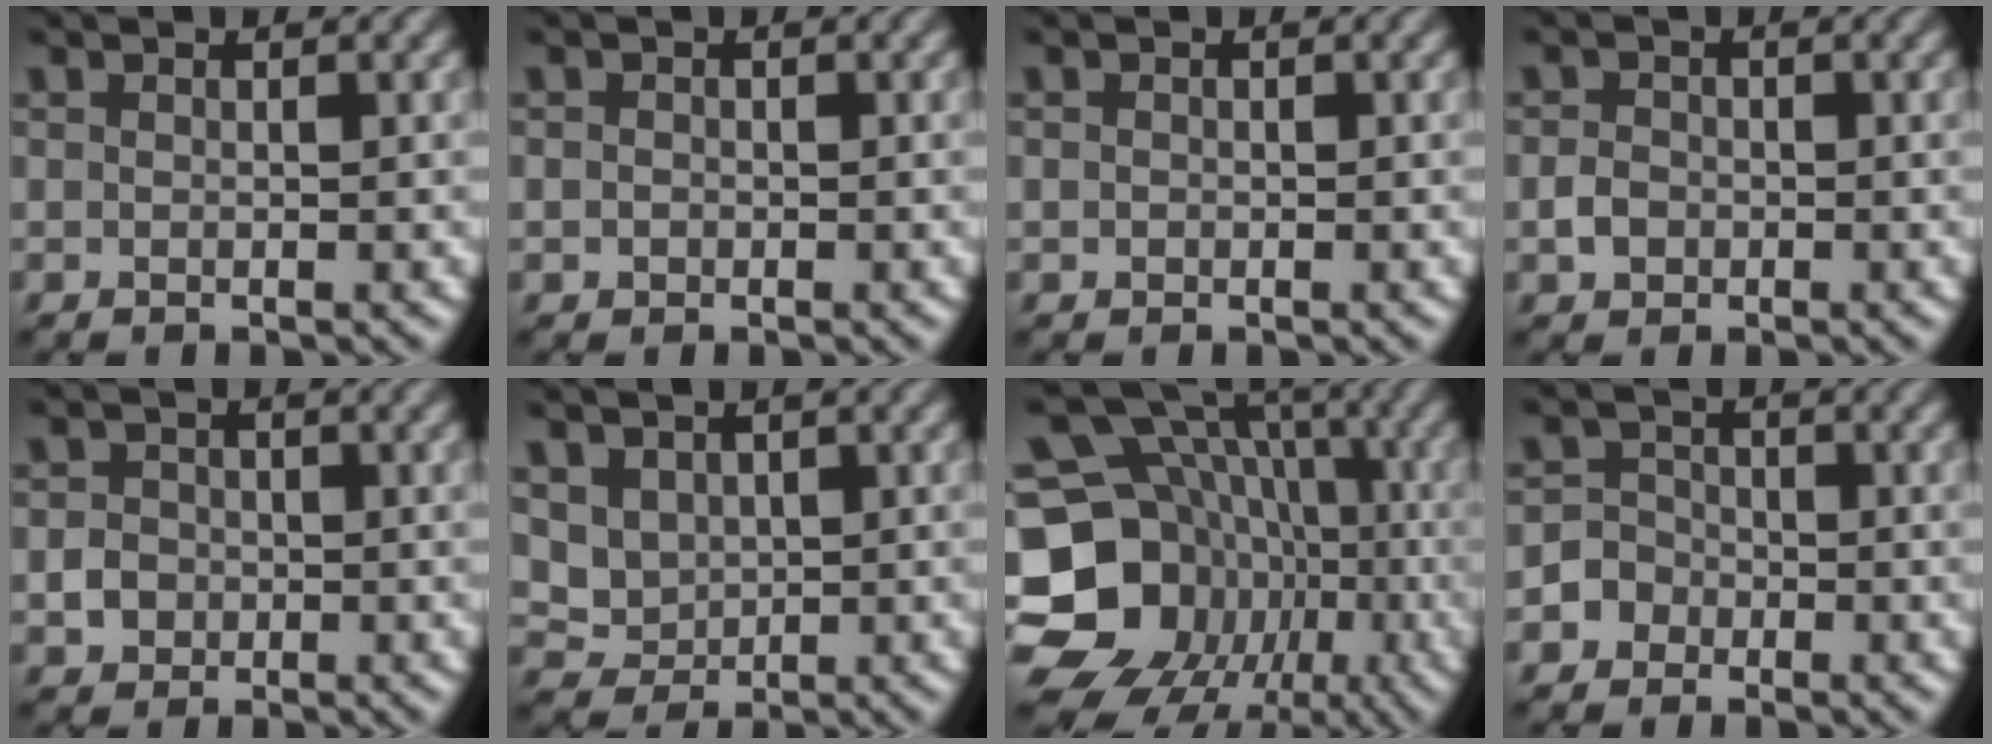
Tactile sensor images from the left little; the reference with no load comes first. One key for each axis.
{"total": 1.0, "fx": 0.0, "fy": 0.9, "fz": 0.4, "tx": 0.005, "ty": 0.005, "tz": -0.007}
{"total": 0.6, "fx": 0.0, "fy": 0.6, "fz": 0.3, "tx": 0.003, "ty": 0.001, "tz": -0.004}
{"total": 1.5, "fx": -0.6, "fy": 1.2, "fz": 0.6, "tx": -0.011, "ty": 0.003, "tz": -0.015}
{"total": 2.5, "fx": -0.7, "fy": 2.2, "fz": 0.7, "tx": 0.008, "ty": 0.006, "tz": -0.025}
{"total": 2.5, "fx": 0.9, "fy": 2.1, "fz": 1.0, "tx": -0.038, "ty": -0.006, "tz": 0.026}
{"total": 19.5, "fx": -6.6, "fy": 16.7, "fz": 7.7, "tx": -0.159, "ty": -0.014, "tz": -0.117}
{"total": 3.6, "fx": -1.8, "fy": 3.0, "fz": 0.2, "tx": 0.025, "ty": 0.005, "tz": -0.046}